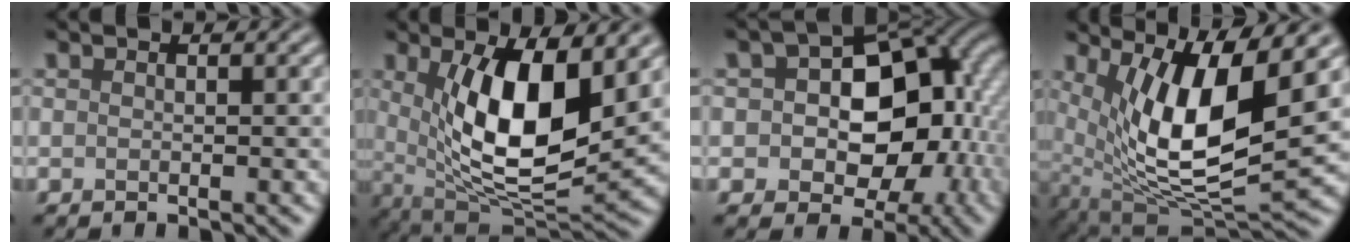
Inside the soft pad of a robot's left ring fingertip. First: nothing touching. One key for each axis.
{"total": 10.4, "fx": 2.0, "fy": 4.1, "fz": 9.4, "tx": -0.161, "ty": -0.017, "tz": 0.039}
{"total": 10.8, "fx": -0.3, "fy": 7.4, "fz": 7.8, "tx": -0.091, "ty": 0.006, "tz": -0.011}
{"total": 11.1, "fx": 3.5, "fy": 3.3, "fz": 10.0, "tx": -0.176, "ty": -0.010, "tz": 0.068}